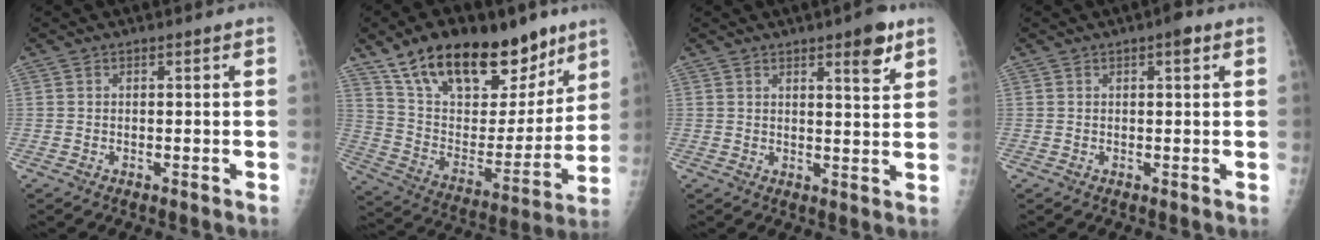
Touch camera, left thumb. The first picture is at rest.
{"total": 27.1, "force": [17.8, 13.0, 15.7], "torque": [-0.208, -0.052, 0.294]}
{"total": 5.9, "force": [3.6, 1.5, 4.5], "torque": [-0.052, -0.021, 0.046]}
{"total": 2.1, "force": [1.0, 0.7, 1.7], "torque": [-0.019, 0.001, 0.011]}